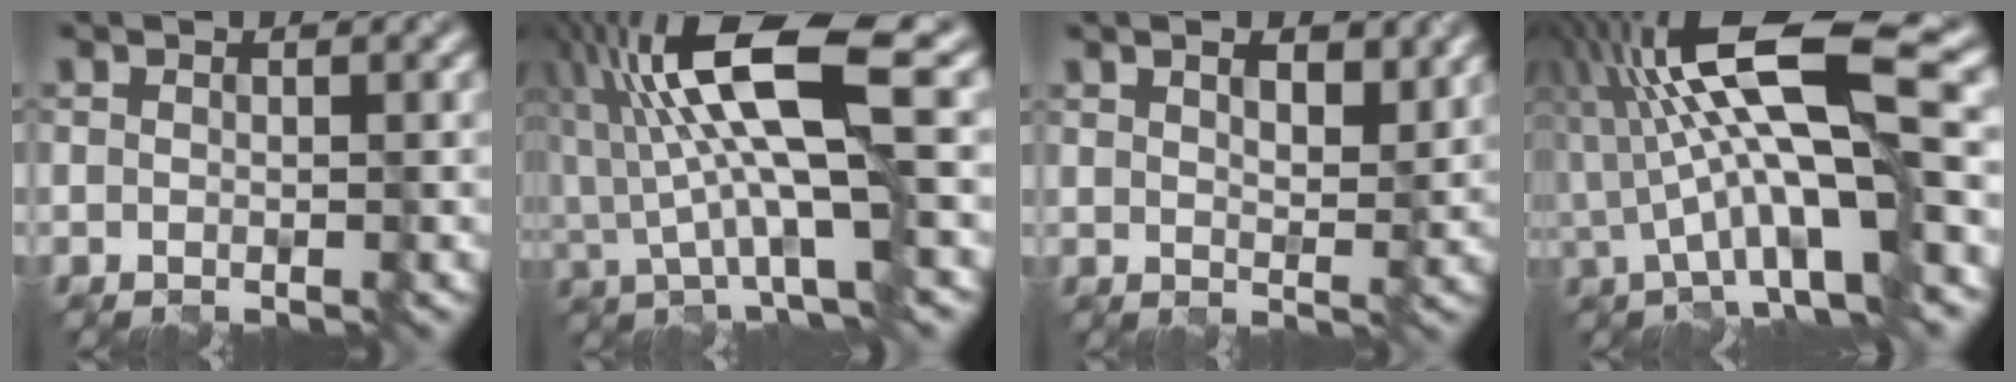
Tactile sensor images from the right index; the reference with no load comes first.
{"total": 10.4, "force": [1.7, 2.4, 9.9], "torque": [-0.182, 0.007, 0.034]}
{"total": 3.0, "force": [2.0, 1.2, 1.9], "torque": [-0.031, -0.003, 0.038]}
{"total": 11.3, "force": [1.0, 2.9, 10.9], "torque": [-0.190, 0.022, 0.012]}